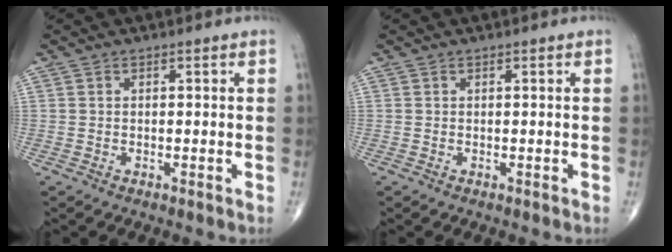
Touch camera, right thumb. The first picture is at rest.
{"total": 0.0}